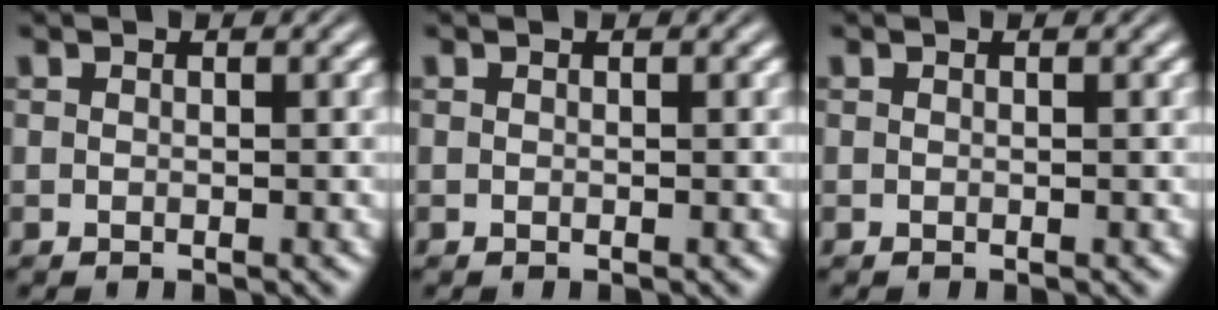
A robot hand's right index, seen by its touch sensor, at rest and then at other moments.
{"total": 0.0}
{"total": 0.0}